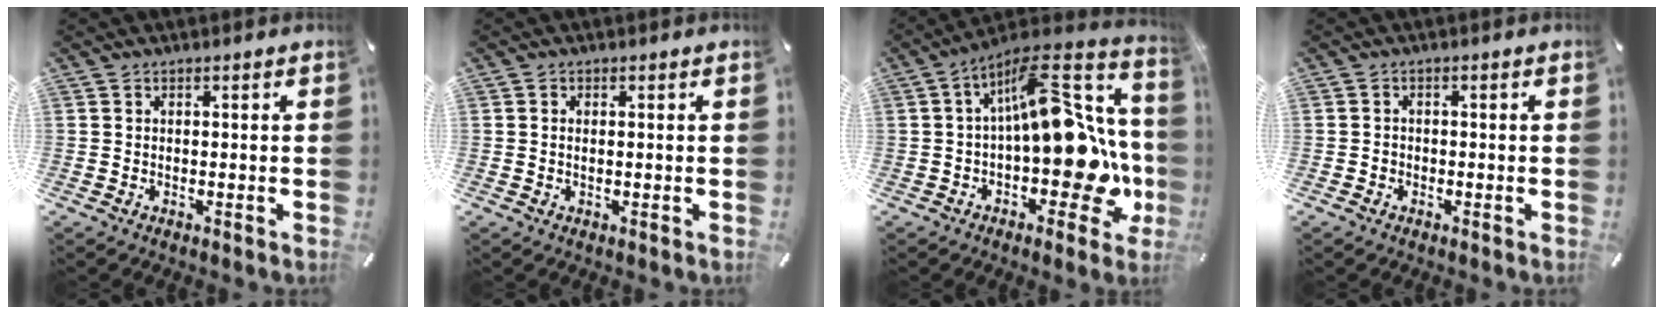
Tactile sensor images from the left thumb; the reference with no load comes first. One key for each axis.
{"total": 0.8, "fx": 0.1, "fy": 0.5, "fz": 0.6, "tx": -0.014, "ty": 0.002, "tz": 0.001}
{"total": 19.2, "fx": -0.3, "fy": 10.4, "fz": 16.1, "tx": -0.202, "ty": -0.006, "tz": 0.001}
{"total": 1.2, "fx": -0.6, "fy": 1.0, "fz": 0.1, "tx": -0.002, "ty": 0.006, "tz": -0.015}